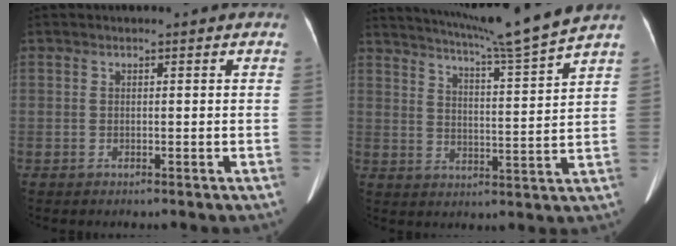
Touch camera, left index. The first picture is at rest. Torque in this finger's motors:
{"motor_torque": [0.80, -1.34, 0.03, 0.07]}